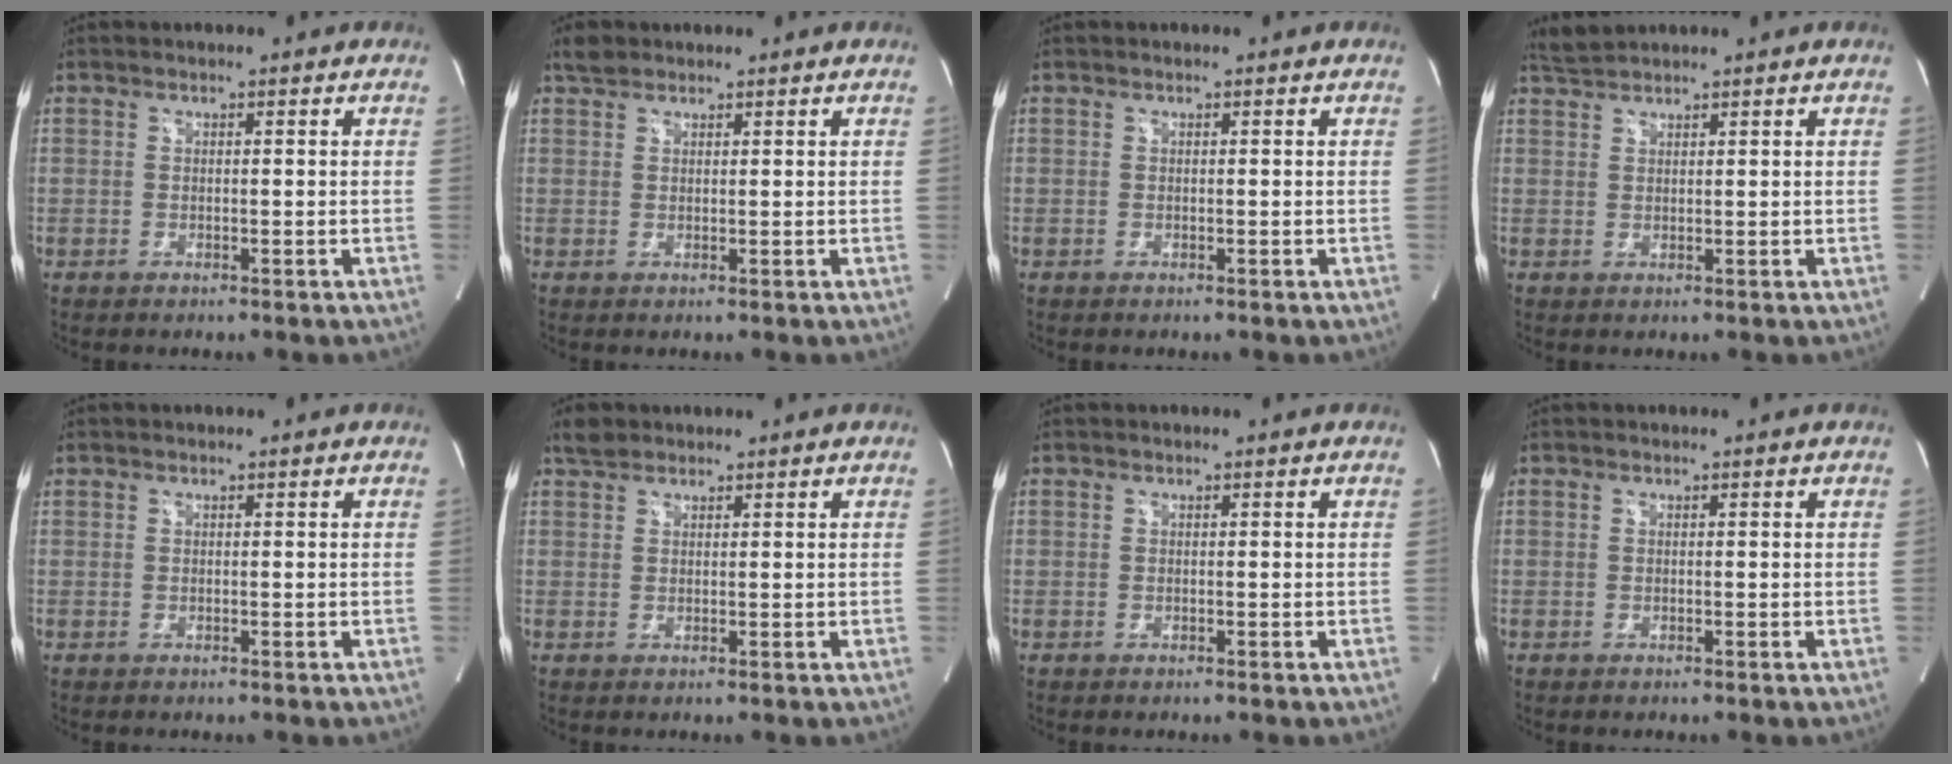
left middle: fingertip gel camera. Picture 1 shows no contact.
{"total": 2.0, "force": [1.7, 0.9, 0.4], "torque": [-0.016, 0.010, 0.031]}
{"total": 0.0}
{"total": 2.2, "force": [2.2, -0.2, 0.1], "torque": [-0.012, 0.012, 0.051]}
{"total": 0.0}
{"total": 2.2, "force": [1.9, 1.0, 0.5], "torque": [-0.017, 0.010, 0.035]}
{"total": 0.0}
{"total": 0.0}